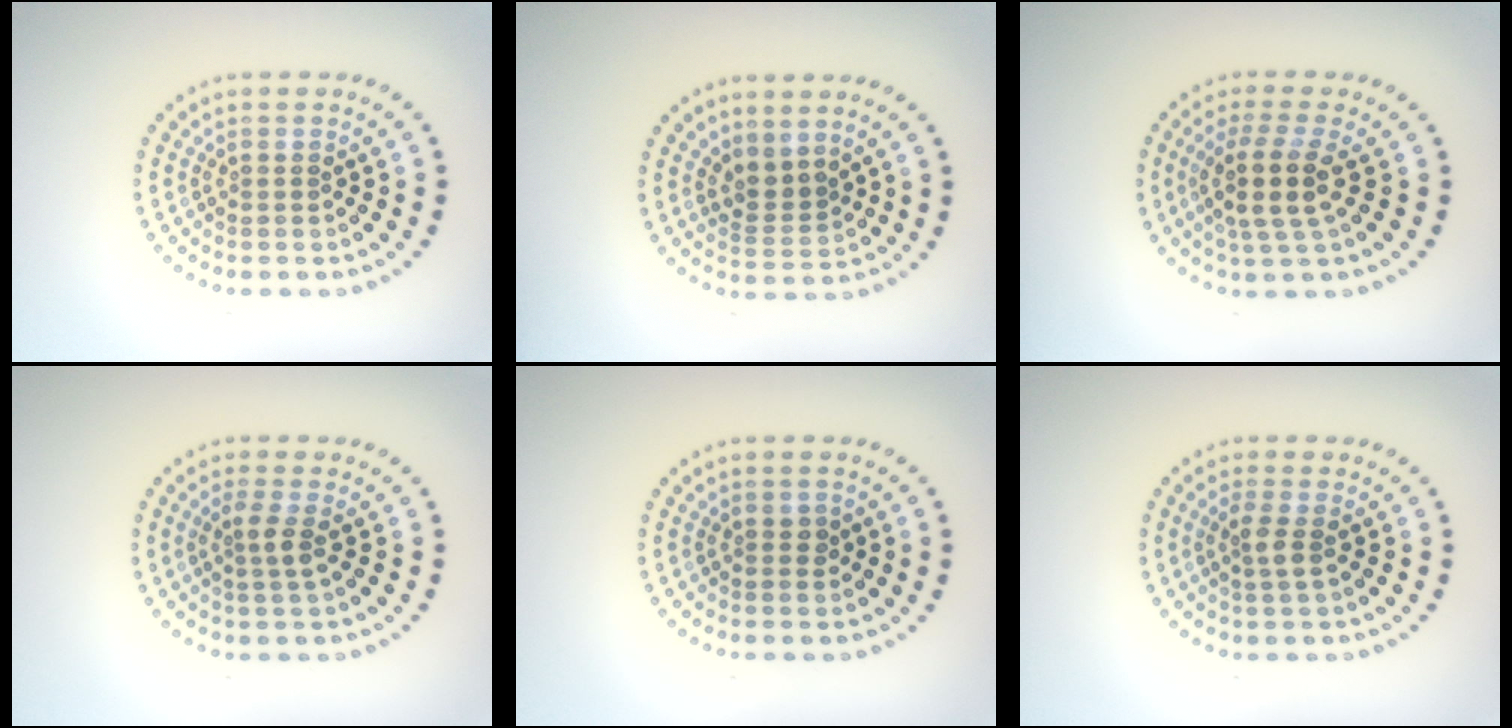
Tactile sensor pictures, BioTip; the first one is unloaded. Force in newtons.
{"total": 2.3, "press": 1.5, "slide": 1.7}
{"total": 3.8, "press": 3.0, "slide": 2.3}
{"total": 1.9, "press": 1.4, "slide": 1.3}
{"total": 0.8, "press": 0.8, "slide": 0.3}
{"total": 1.7, "press": 1.4, "slide": 0.9}